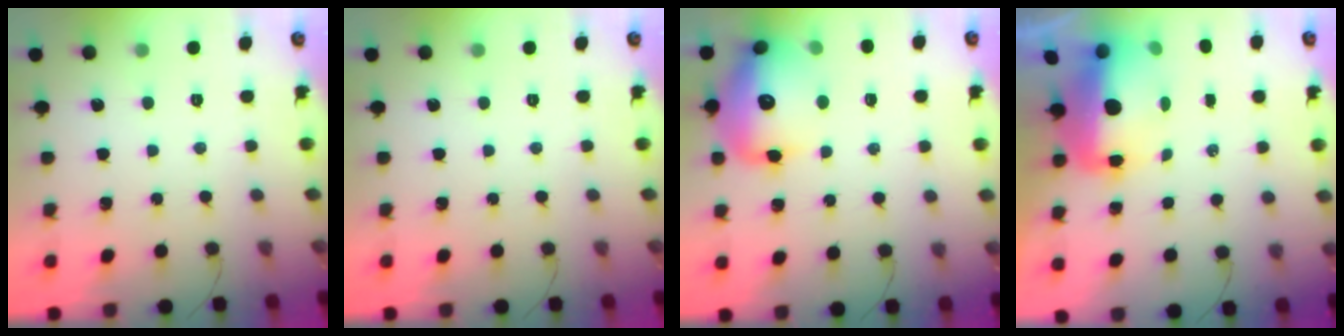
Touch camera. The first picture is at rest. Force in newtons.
{"total": 0.0}
{"total": 18.4, "press": 18.2, "slide": 2.9}
{"total": 11.6, "press": 11.4, "slide": 2.4}